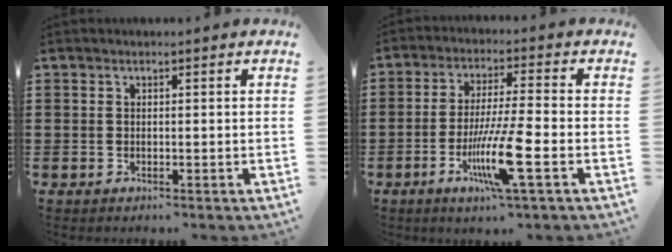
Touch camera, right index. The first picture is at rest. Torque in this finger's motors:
{"motor_torque": [2.14, 0.00, 0.48, 0.21]}